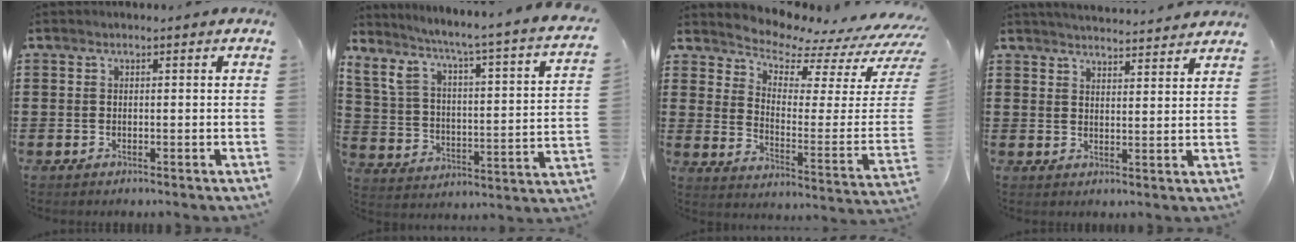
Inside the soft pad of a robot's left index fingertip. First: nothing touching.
{"total": 4.3, "force": [2.7, 0.7, 3.3], "torque": [-0.077, -0.038, 0.034]}
{"total": 5.2, "force": [4.9, 1.0, 1.6], "torque": [-0.047, -0.058, 0.075]}
{"total": 3.6, "force": [3.5, -0.4, 0.3], "torque": [-0.016, -0.021, 0.062]}